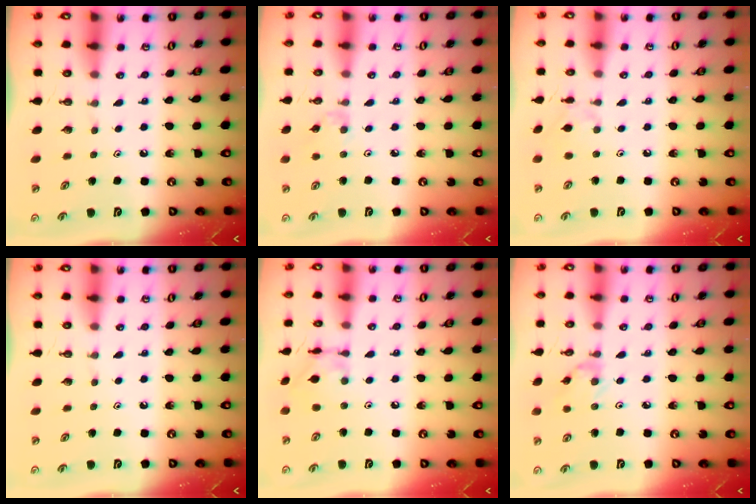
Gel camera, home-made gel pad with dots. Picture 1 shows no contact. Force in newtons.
{"total": 2.1, "press": 2.1, "slide": 0.4}
{"total": 2.8, "press": 2.7, "slide": 0.6}
{"total": 0.0}
{"total": 7.2, "press": 7.2, "slide": 0.2}
{"total": 0.9, "press": 0.8, "slide": 0.3}